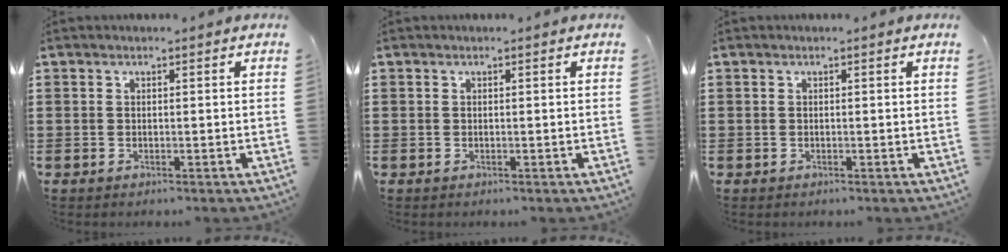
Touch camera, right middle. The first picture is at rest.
{"total": 0.0}
{"total": 0.0}